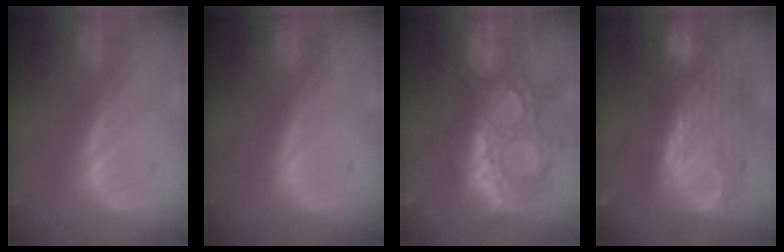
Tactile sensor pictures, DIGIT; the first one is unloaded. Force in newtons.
{"total": 0.0}
{"total": 12.9, "press": 11.1, "slide": 6.7}
{"total": 10.4, "press": 9.9, "slide": 3.0}